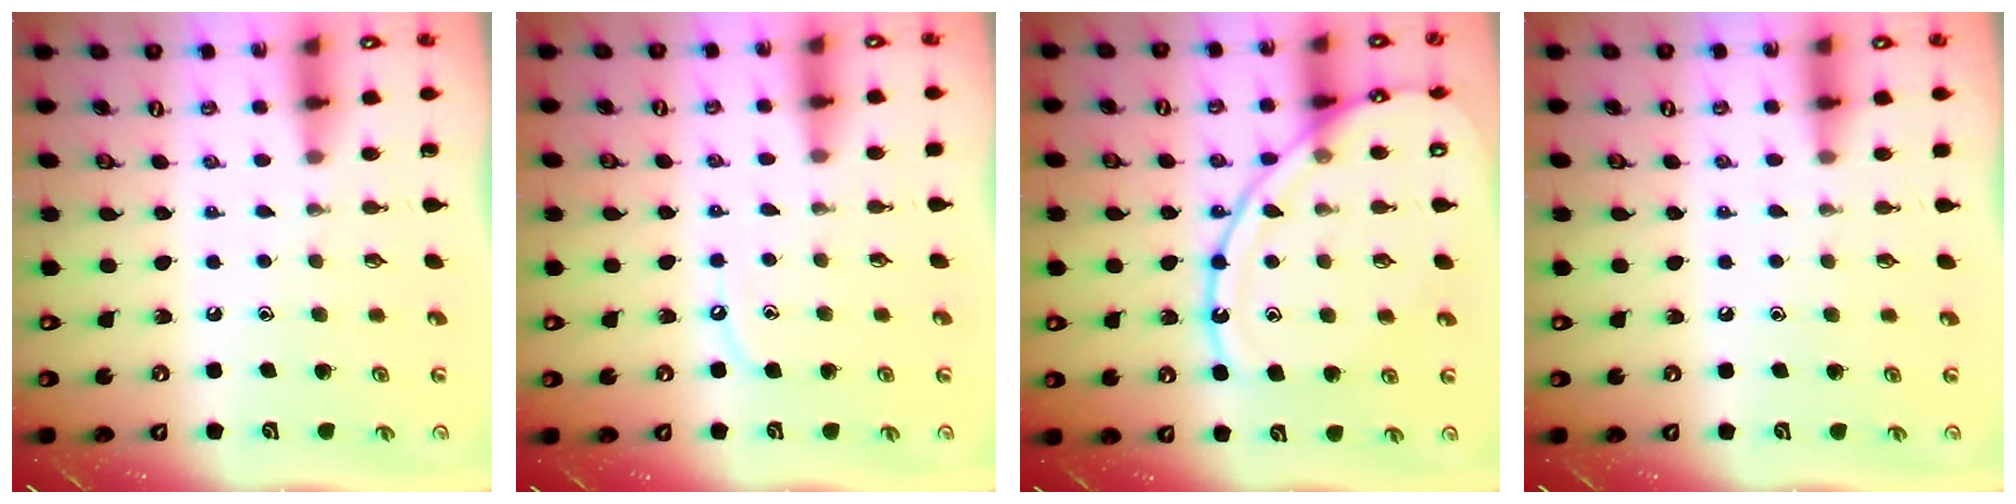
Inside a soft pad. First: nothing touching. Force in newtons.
{"total": 4.0, "press": 4.0, "slide": 0.2}
{"total": 14.8, "press": 14.7, "slide": 1.4}
{"total": 3.7, "press": 3.6, "slide": 0.4}